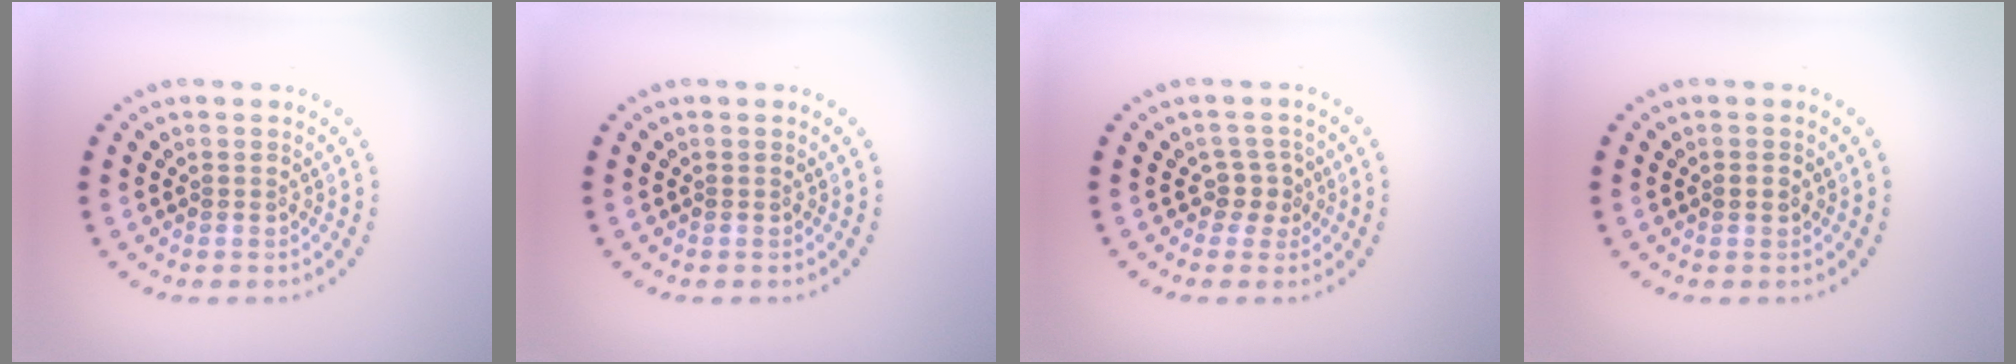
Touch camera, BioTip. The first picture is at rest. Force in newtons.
{"total": 0.0}
{"total": 1.7, "press": 1.3, "slide": 1.1}
{"total": 1.1, "press": 1.0, "slide": 0.1}